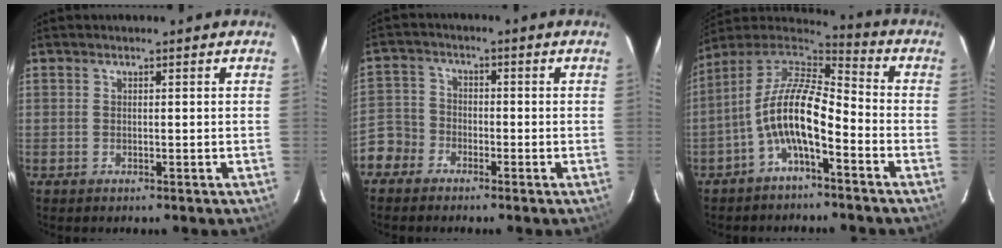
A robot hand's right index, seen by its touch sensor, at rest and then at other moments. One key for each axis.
{"total": 6.0, "fx": -3.9, "fy": 4.5, "fz": 0.6, "tx": -0.020, "ty": 0.018, "tz": -0.087}
{"total": 13.1, "fx": -5.0, "fy": 4.7, "fz": 11.1, "tx": -0.222, "ty": 0.008, "tz": -0.100}